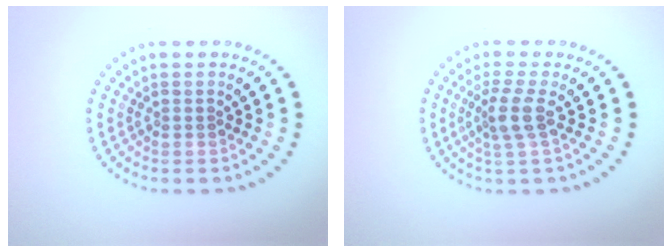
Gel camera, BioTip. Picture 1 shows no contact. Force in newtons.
{"total": 2.7, "press": 2.1, "slide": 1.7}